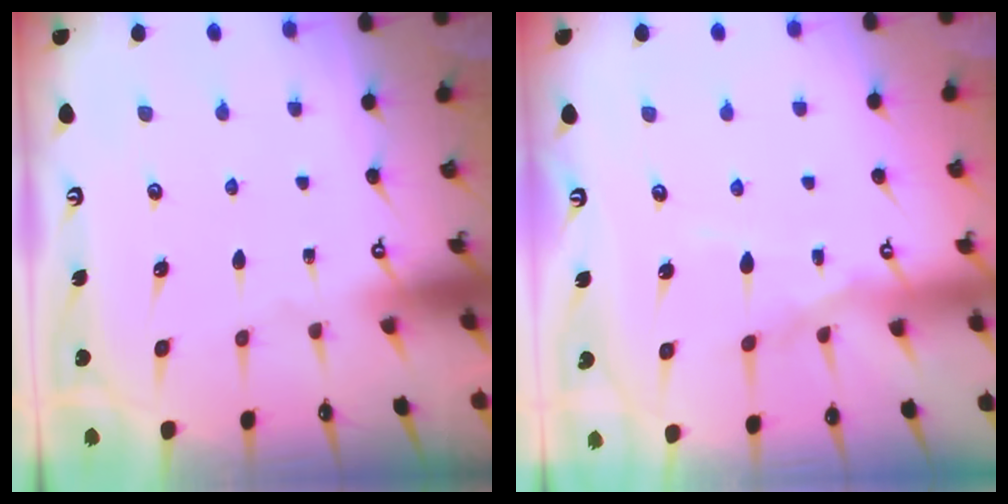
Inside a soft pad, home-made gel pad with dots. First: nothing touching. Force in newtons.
{"total": 7.9, "press": 7.9, "slide": 0.5}